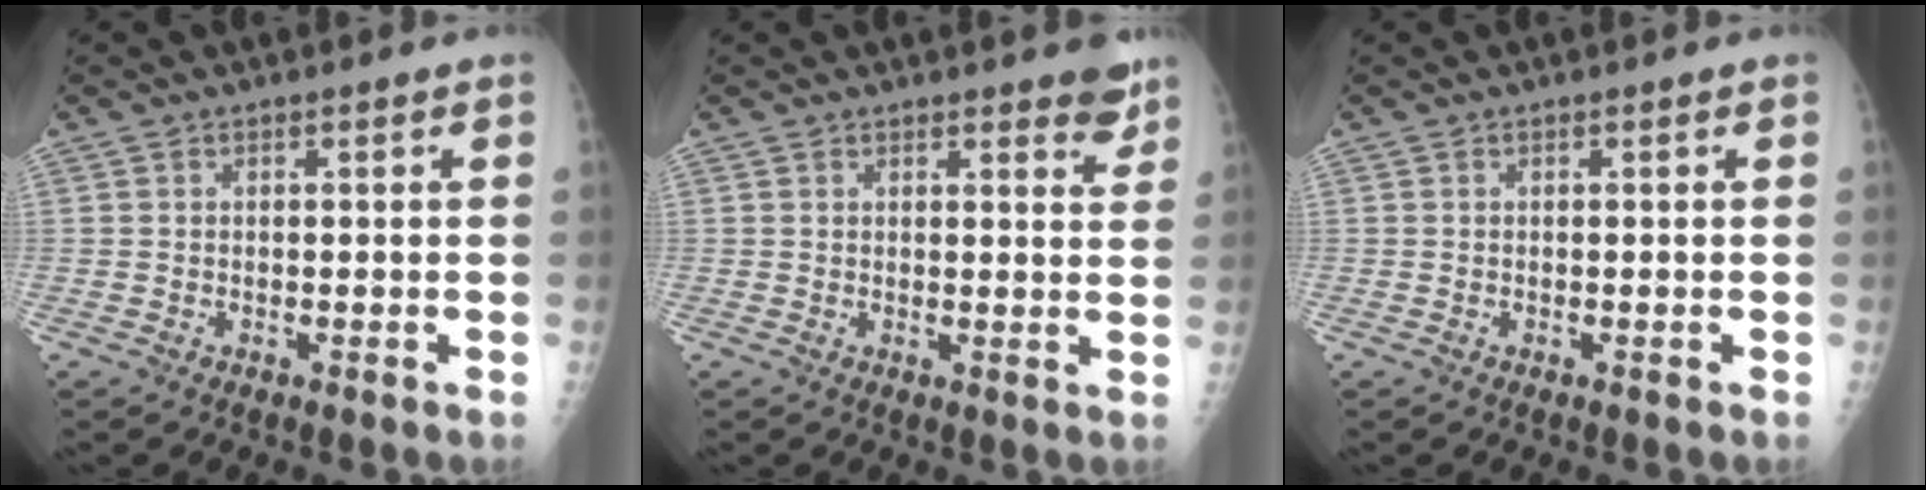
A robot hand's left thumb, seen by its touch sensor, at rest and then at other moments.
{"total": 3.8, "force": [2.8, 1.2, 2.1], "torque": [-0.006, -0.016, 0.031]}
{"total": 0.0}